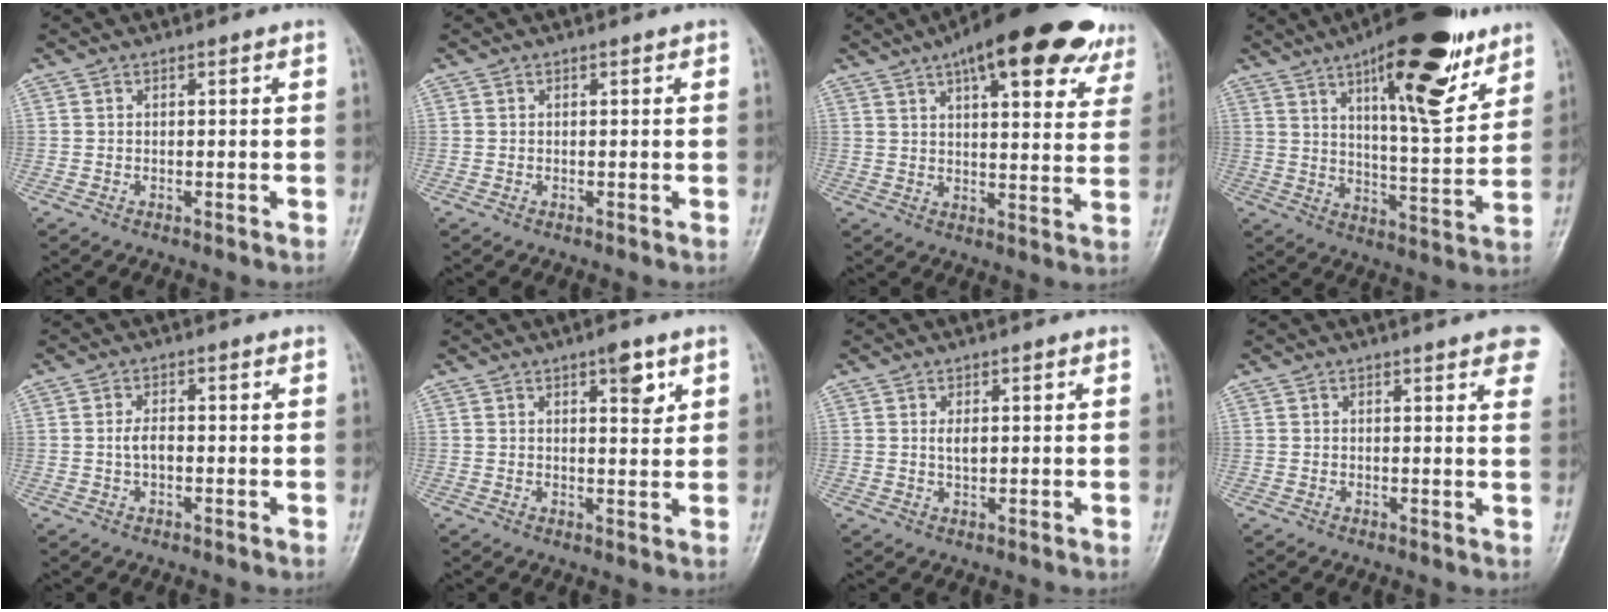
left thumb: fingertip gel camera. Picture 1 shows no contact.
{"total": 0.0}
{"total": 23.3, "force": [14.2, 8.1, 16.5], "torque": [-0.198, -0.011, 0.182]}
{"total": 20.3, "force": [11.8, 6.0, 15.4], "torque": [-0.191, -0.056, 0.182]}
{"total": 2.3, "force": [-0.3, 1.2, 1.9], "torque": [-0.036, 0.006, -0.008]}
{"total": 4.5, "force": [2.4, 1.5, 3.6], "torque": [-0.037, -0.012, 0.034]}
{"total": 2.1, "force": [0.5, 1.0, 1.8], "torque": [-0.024, -0.001, 0.011]}
{"total": 8.2, "force": [5.3, 1.7, 6.1], "torque": [-0.051, -0.009, 0.051]}